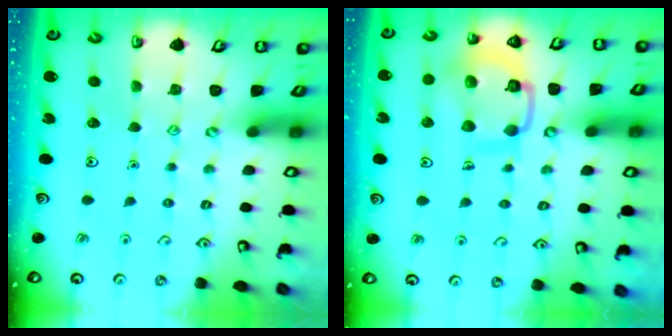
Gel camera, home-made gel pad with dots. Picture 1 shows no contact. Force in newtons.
{"total": 12.8, "press": 12.8, "slide": 1.3}